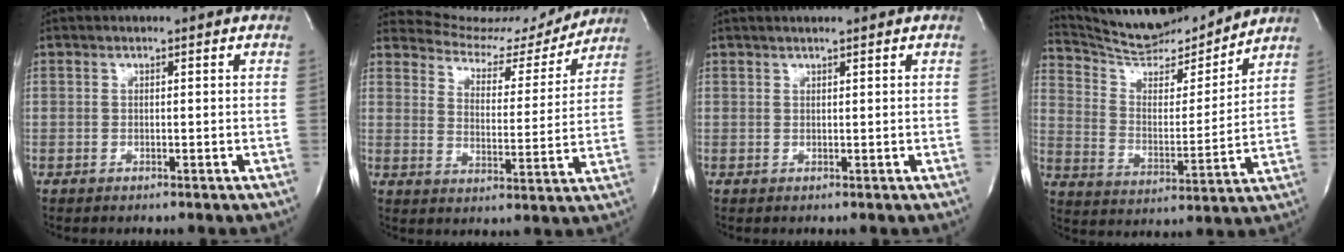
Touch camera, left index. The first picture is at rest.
{"total": 12.3, "force": [12.1, 2.0, 0.2], "torque": [-0.003, -0.016, 0.169]}
{"total": 1.6, "force": [1.3, -0.1, 0.9], "torque": [-0.017, 0.011, 0.022]}
{"total": 16.0, "force": [15.4, 1.6, 4.2], "torque": [-0.084, -0.009, 0.254]}